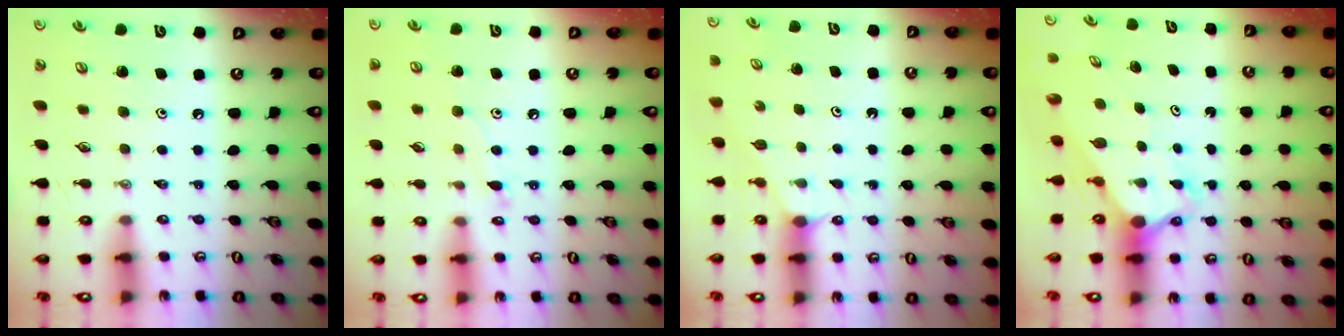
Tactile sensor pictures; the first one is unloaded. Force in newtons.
{"total": 8.4, "press": 8.4, "slide": 0.6}
{"total": 1.0, "press": 1.0, "slide": 0.3}
{"total": 3.3, "press": 3.3, "slide": 0.1}